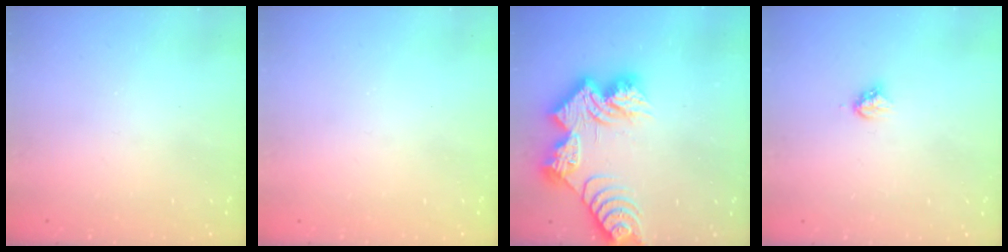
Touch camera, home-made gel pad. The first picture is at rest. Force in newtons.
{"total": 0.0}
{"total": 19.6, "press": 19.6, "slide": 1.4}
{"total": 3.9, "press": 3.9, "slide": 0.4}